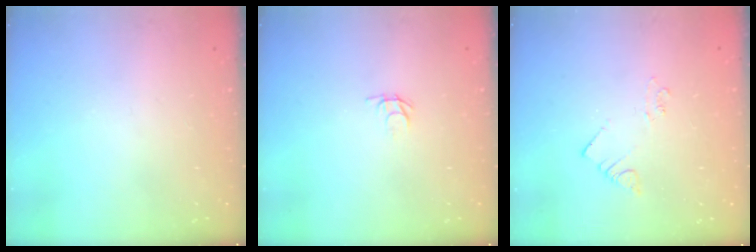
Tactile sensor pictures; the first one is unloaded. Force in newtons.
{"total": 2.5, "press": 2.5, "slide": 0.3}
{"total": 1.9, "press": 1.9, "slide": 0.3}